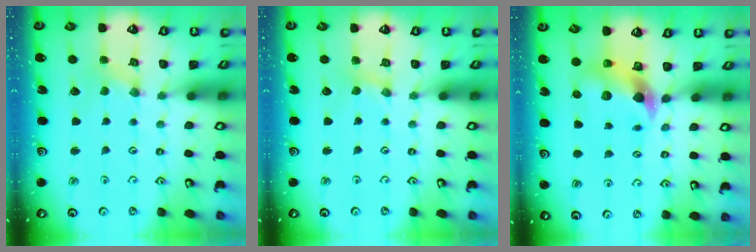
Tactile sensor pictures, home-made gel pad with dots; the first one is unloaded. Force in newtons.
{"total": 0.6, "press": 0.6, "slide": 0.2}
{"total": 8.2, "press": 8.1, "slide": 0.8}